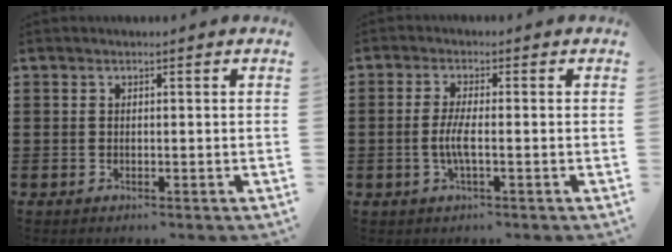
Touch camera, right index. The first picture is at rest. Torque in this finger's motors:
{"motor_torque": [2.14, 0.00, 0.30, 0.10]}